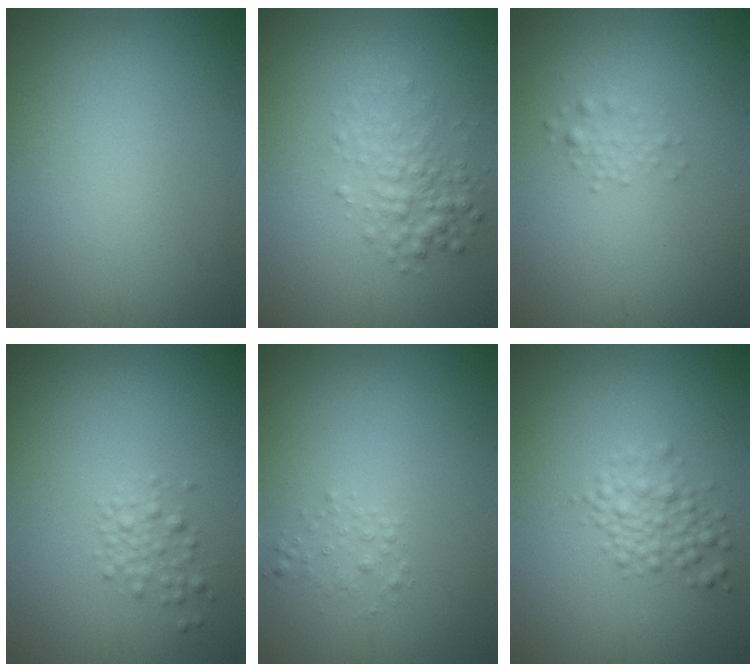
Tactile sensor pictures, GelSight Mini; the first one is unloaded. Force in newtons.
{"total": 2.8, "press": 2.8, "slide": 0.0}
{"total": 1.2, "press": 1.2, "slide": 0.0}
{"total": 1.7, "press": 1.7, "slide": 0.1}
{"total": 1.1, "press": 1.1, "slide": 0.1}
{"total": 2.8, "press": 2.8, "slide": 0.1}